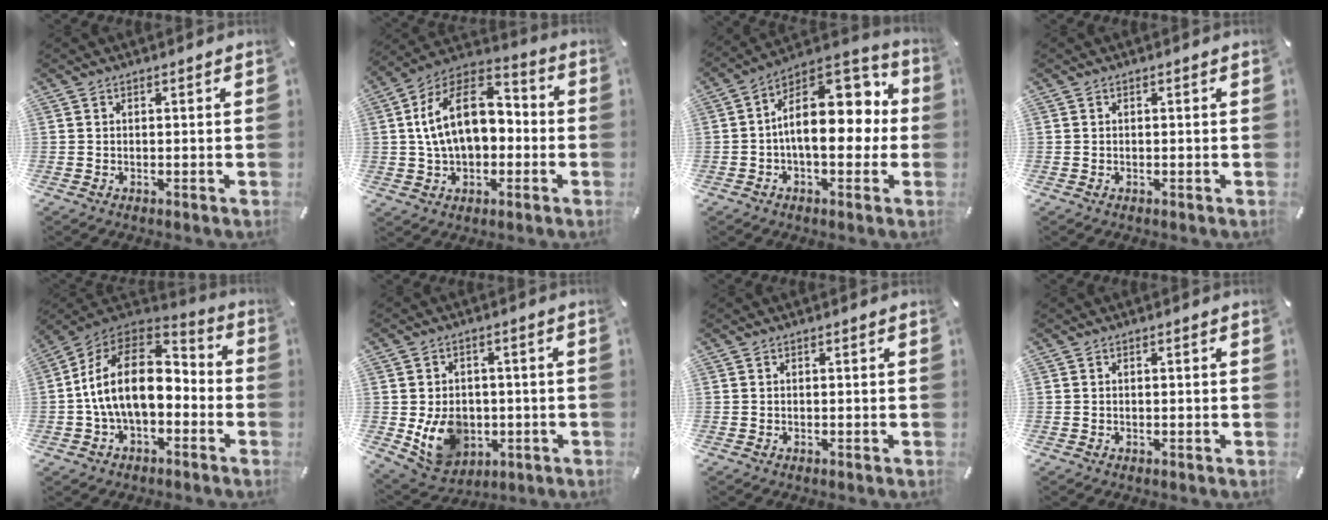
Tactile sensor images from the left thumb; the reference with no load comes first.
{"total": 17.0, "force": [1.5, 11.7, 12.3], "torque": [-0.234, 0.009, 0.025]}
{"total": 18.7, "force": [2.2, 11.0, 14.9], "torque": [-0.204, -0.016, 0.044]}
{"total": 0.0}
{"total": 17.9, "force": [-1.3, 11.5, 13.7], "torque": [-0.274, 0.018, -0.027]}
{"total": 11.0, "force": [-2.0, 9.1, 5.8], "torque": [-0.116, 0.005, -0.029]}
{"total": 0.0}
{"total": 0.5, "force": [0.0, 0.0, 0.5], "torque": [-0.008, -0.001, -0.001]}